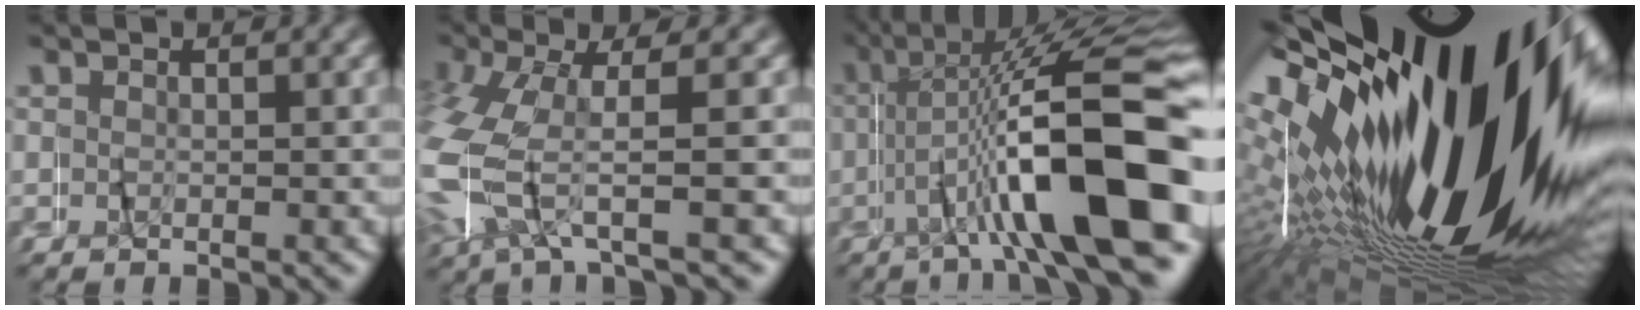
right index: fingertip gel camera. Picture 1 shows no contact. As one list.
[{"total": 7.0, "force": [-1.0, 4.5, 5.3], "torque": [-0.170, -0.019, -0.011]}, {"total": 15.6, "force": [-2.6, 5.5, 14.3], "torque": [-0.217, 0.004, -0.035]}, {"total": 38.6, "force": [-3.5, 20.3, 32.6], "torque": [-0.457, -0.005, -0.045]}]